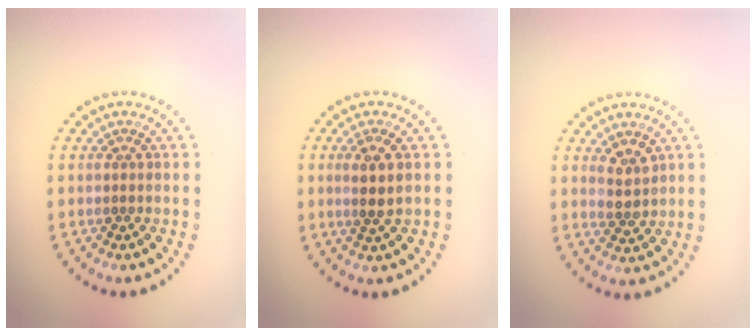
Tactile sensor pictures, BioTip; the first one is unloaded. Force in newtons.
{"total": 2.4, "press": 2.1, "slide": 1.1}
{"total": 1.7, "press": 1.6, "slide": 0.5}